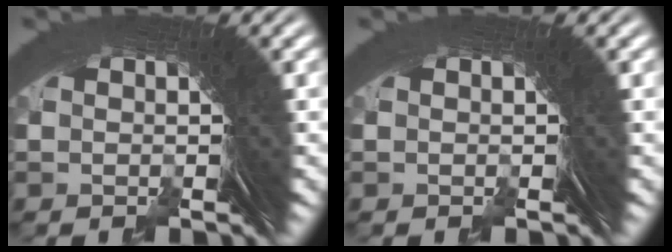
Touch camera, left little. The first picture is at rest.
{"total": 0.0}